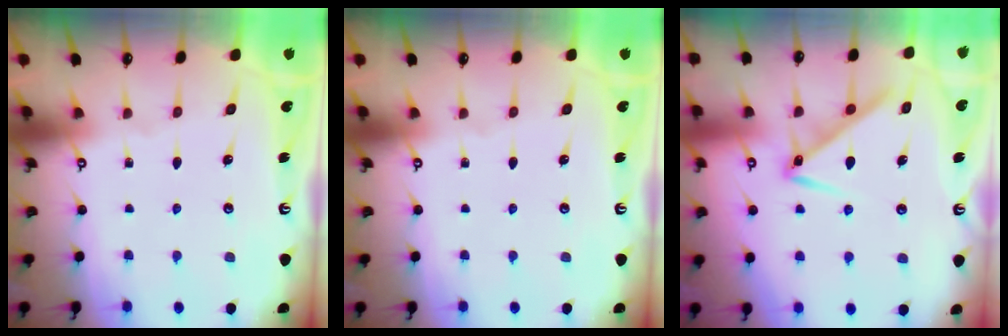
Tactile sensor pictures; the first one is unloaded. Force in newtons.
{"total": 0.0}
{"total": 9.9, "press": 9.9, "slide": 0.5}